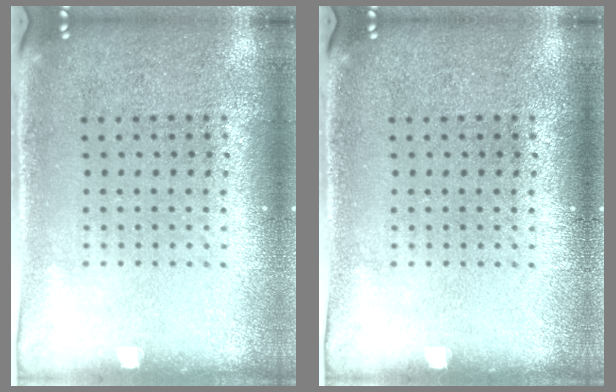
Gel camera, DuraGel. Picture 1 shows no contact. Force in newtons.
{"total": 0.0}